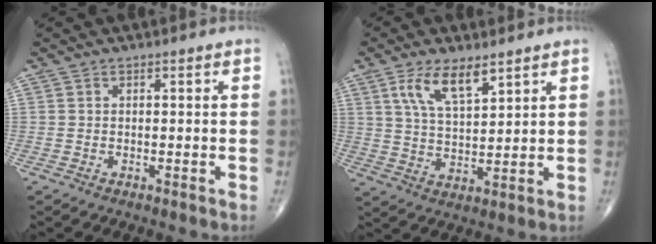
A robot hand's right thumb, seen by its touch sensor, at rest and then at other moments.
{"total": 8.5, "force": [5.0, 3.2, 6.1], "torque": [-0.106, -0.025, 0.100]}